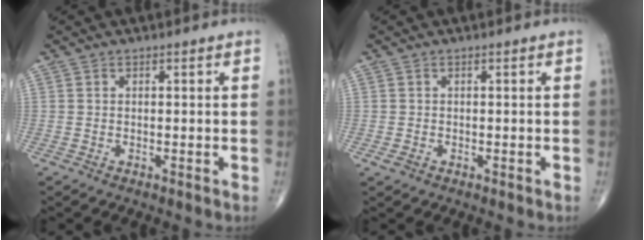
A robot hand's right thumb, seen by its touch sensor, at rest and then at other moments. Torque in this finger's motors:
{"motor_torque": [0.26, 0.48, -0.29, -0.22, -0.01]}